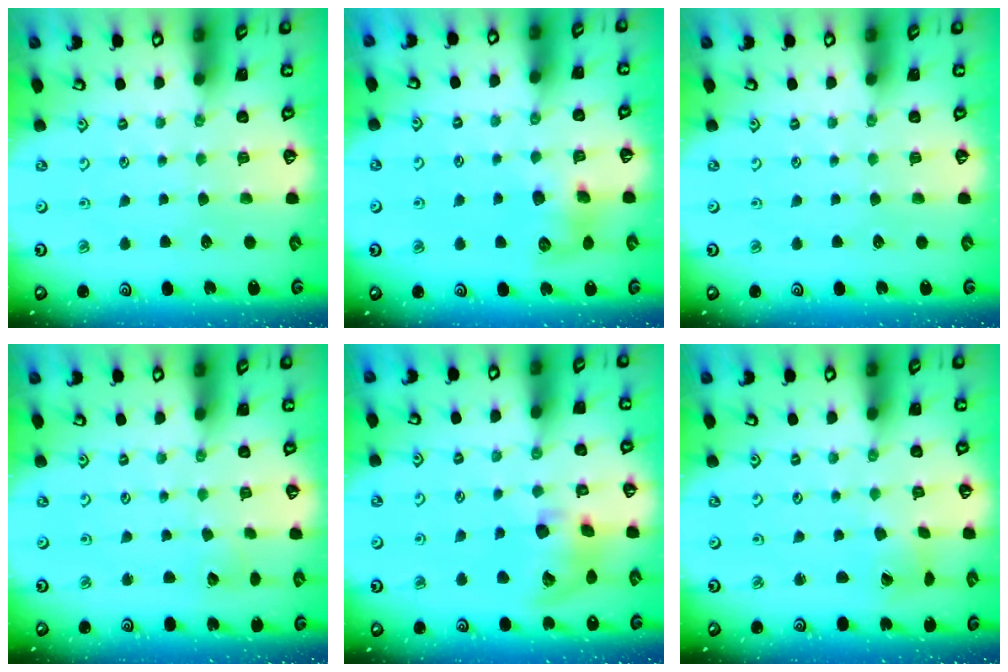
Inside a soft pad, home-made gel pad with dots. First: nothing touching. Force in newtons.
{"total": 10.0, "press": 10.0, "slide": 0.1}
{"total": 0.0}
{"total": 2.3, "press": 2.2, "slide": 0.3}
{"total": 12.1, "press": 11.9, "slide": 1.8}
{"total": 1.4, "press": 1.4, "slide": 0.2}